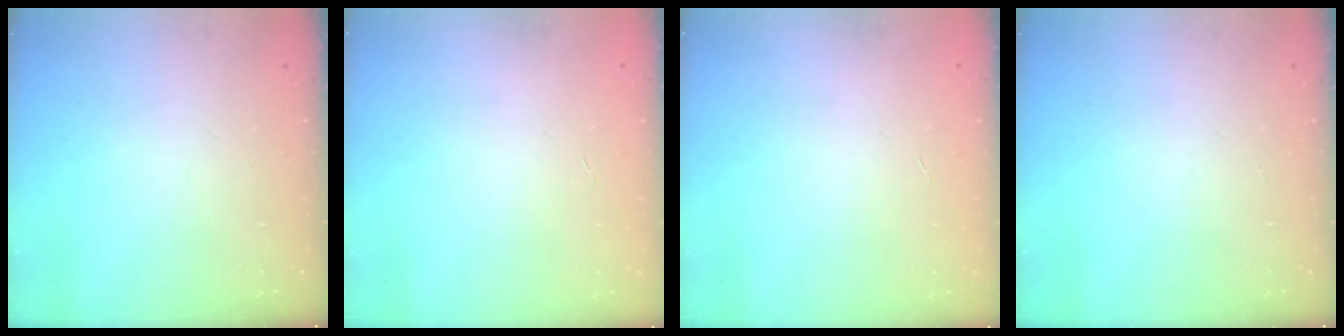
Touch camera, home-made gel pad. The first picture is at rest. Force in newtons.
{"total": 0.0}
{"total": 0.0}
{"total": 0.0}